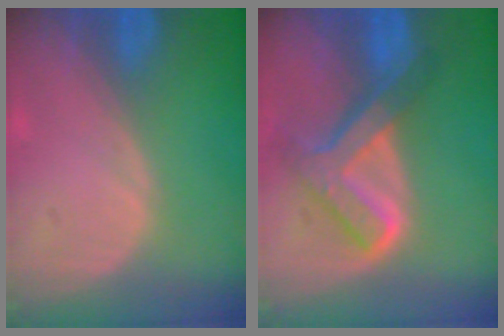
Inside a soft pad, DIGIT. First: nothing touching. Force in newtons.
{"total": 8.0, "press": 6.7, "slide": 4.3}